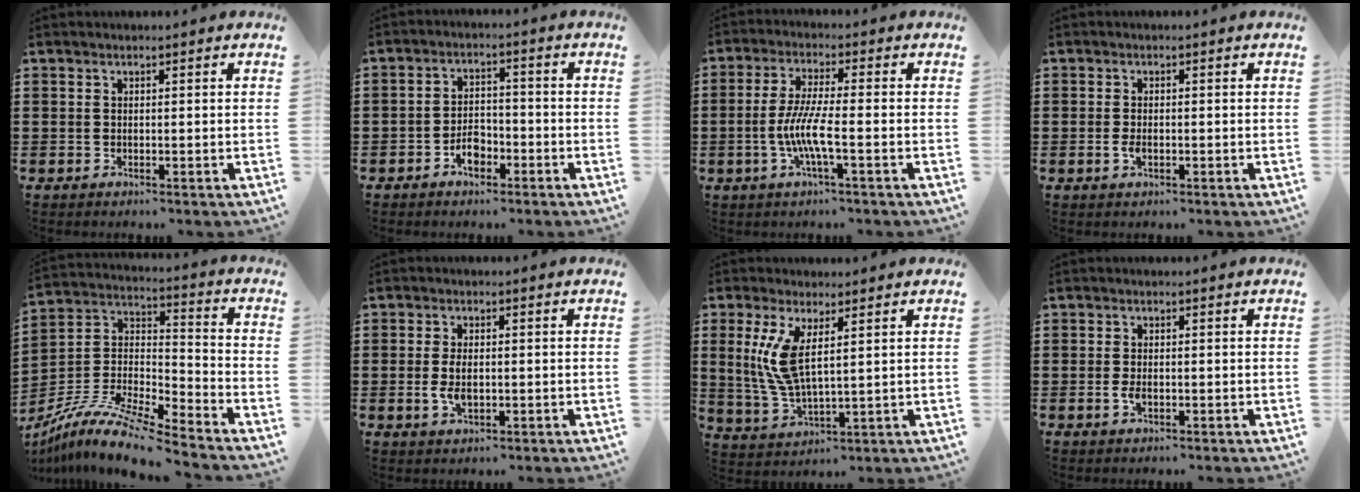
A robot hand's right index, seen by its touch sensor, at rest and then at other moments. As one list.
[{"total": 3.9, "force": [-2.3, 2.1, 2.3], "torque": [-0.035, -0.001, -0.044]}, {"total": 6.9, "force": [-2.0, 0.7, 6.6], "torque": [-0.141, -0.012, -0.045]}, {"total": 1.7, "force": [-0.5, 0.7, 1.4], "torque": [-0.036, -0.006, -0.011]}, {"total": 10.8, "force": [-9.4, 1.4, 5.2], "torque": [-0.107, 0.013, -0.190]}, {"total": 4.1, "force": [-0.4, 2.0, 3.6], "torque": [-0.082, -0.005, -0.010]}, {"total": 7.8, "force": [2.4, 2.6, 6.9], "torque": [-0.168, -0.008, 0.034]}, {"total": 2.0, "force": [-0.5, 0.9, 1.7], "torque": [-0.040, -0.005, -0.011]}]